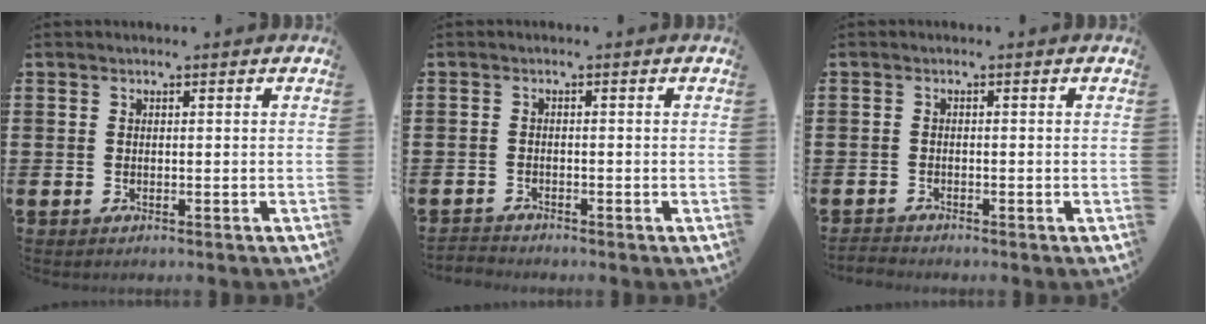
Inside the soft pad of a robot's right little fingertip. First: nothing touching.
{"total": 1.1, "force": [-1.1, 0.0, -0.1], "torque": [-0.001, 0.003, -0.024]}
{"total": 1.0, "force": [-1.0, 0.0, 0.0], "torque": [-0.003, 0.001, -0.020]}